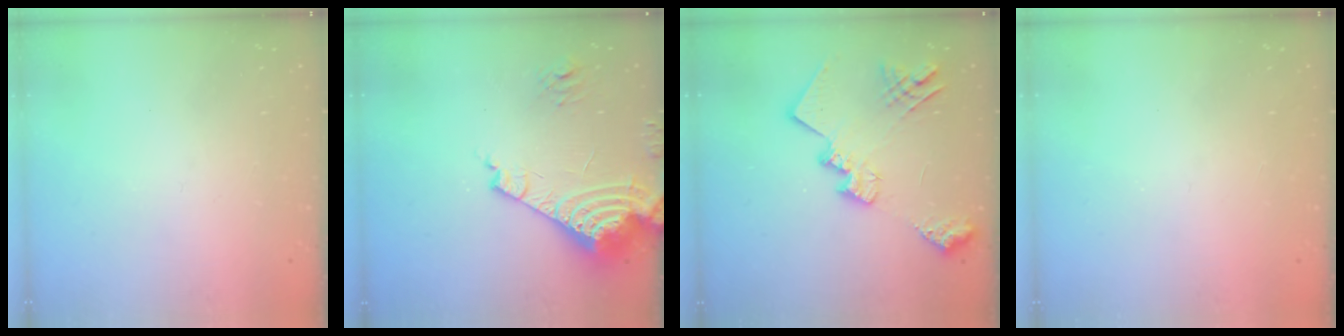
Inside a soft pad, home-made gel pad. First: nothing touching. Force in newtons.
{"total": 15.2, "press": 15.0, "slide": 2.1}
{"total": 17.7, "press": 17.6, "slide": 0.9}
{"total": 0.9, "press": 0.9, "slide": 0.1}